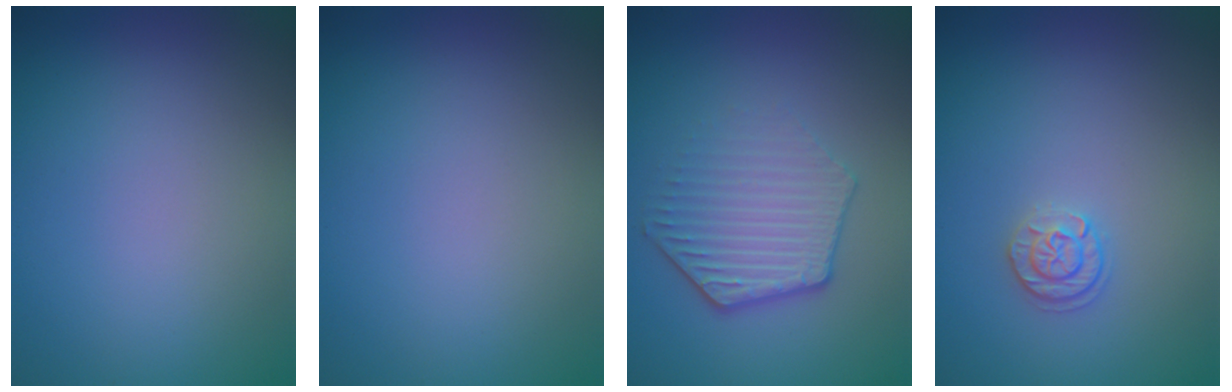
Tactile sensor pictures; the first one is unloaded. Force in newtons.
{"total": 0.0}
{"total": 4.1, "press": 3.2, "slide": 2.6}
{"total": 1.8, "press": 1.7, "slide": 0.4}